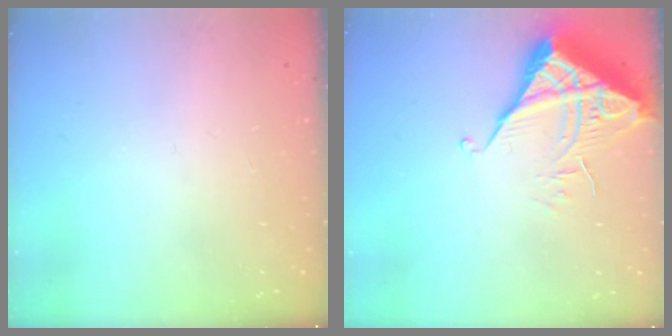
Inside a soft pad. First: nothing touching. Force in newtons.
{"total": 6.6, "press": 6.6, "slide": 0.4}